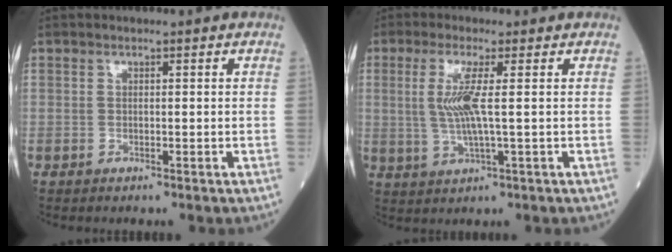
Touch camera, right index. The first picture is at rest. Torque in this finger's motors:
{"motor_torque": [0.18, 0.11, 0.12, 0.08]}